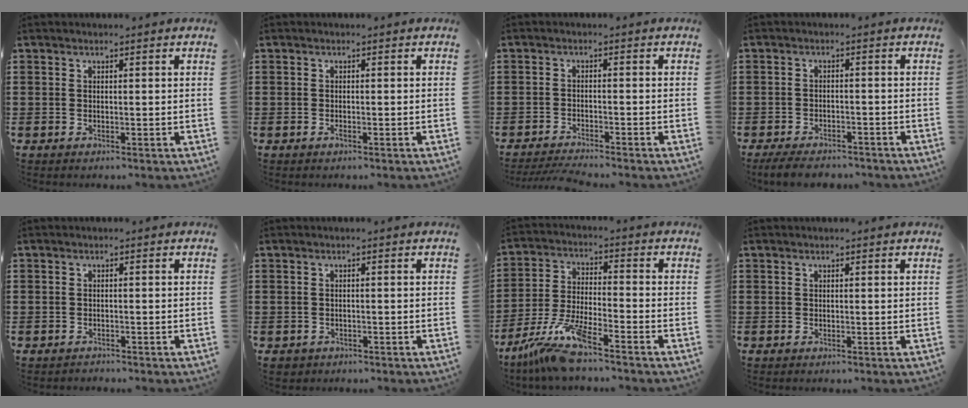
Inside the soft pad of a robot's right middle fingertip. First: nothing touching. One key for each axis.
{"total": 0.6, "fx": -0.5, "fy": 0.2, "fz": 0.4, "tx": -0.008, "ty": -0.003, "tz": -0.008}
{"total": 2.6, "fx": -2.6, "fy": -0.1, "fz": 0.6, "tx": -0.012, "ty": -0.001, "tz": -0.052}
{"total": 3.2, "fx": -3.0, "fy": 0.8, "fz": 0.9, "tx": -0.023, "ty": 0.000, "tz": -0.062}
{"total": 0.9, "fx": -0.8, "fy": 0.3, "fz": -0.1, "tx": 0.000, "ty": 0.003, "tz": -0.019}
{"total": 0.7, "fx": -0.6, "fy": 0.4, "fz": 0.0, "tx": -0.003, "ty": 0.001, "tz": -0.013}
{"total": 8.8, "fx": -7.2, "fy": 0.4, "fz": 4.9, "tx": -0.114, "ty": -0.012, "tz": -0.144}
{"total": 0.0}